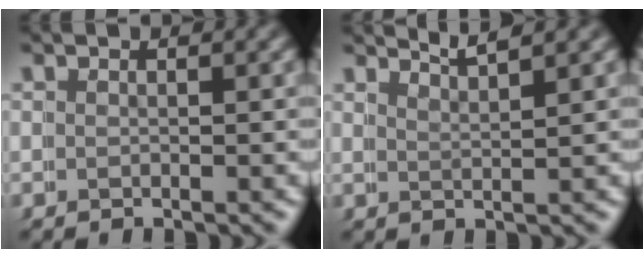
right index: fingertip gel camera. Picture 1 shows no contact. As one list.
[{"total": 3.3, "force": [3.0, -1.0, 0.8], "torque": [-0.012, 0.005, 0.052]}]